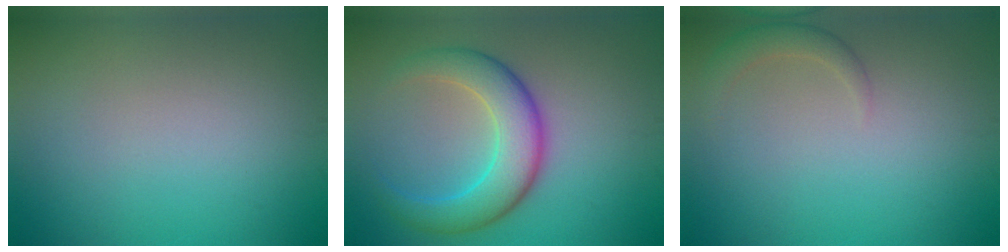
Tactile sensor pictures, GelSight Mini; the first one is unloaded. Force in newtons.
{"total": 6.1, "press": 6.1, "slide": 0.2}
{"total": 1.7, "press": 1.7, "slide": 0.1}